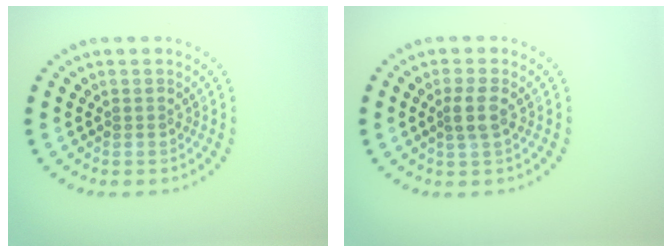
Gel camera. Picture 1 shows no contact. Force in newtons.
{"total": 1.9, "press": 1.6, "slide": 0.9}